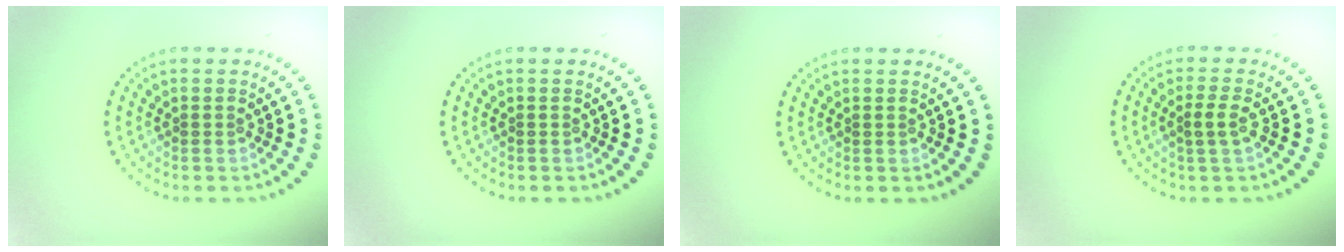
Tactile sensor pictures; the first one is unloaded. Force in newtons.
{"total": 0.0}
{"total": 0.0}
{"total": 1.7, "press": 1.6, "slide": 0.6}